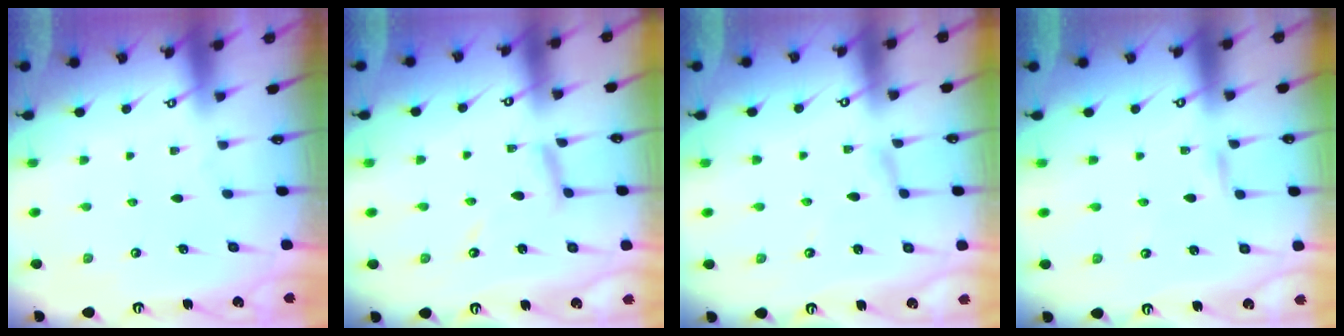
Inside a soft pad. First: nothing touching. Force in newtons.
{"total": 6.6, "press": 6.6, "slide": 0.1}
{"total": 2.4, "press": 2.4, "slide": 0.1}
{"total": 1.8, "press": 1.8, "slide": 0.1}